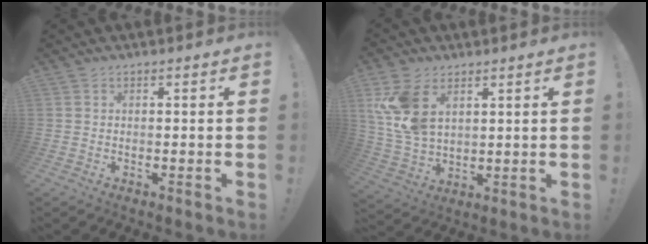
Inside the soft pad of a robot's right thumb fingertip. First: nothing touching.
{"total": 13.1, "force": [5.3, 8.4, 8.6], "torque": [-0.171, -0.019, 0.103]}